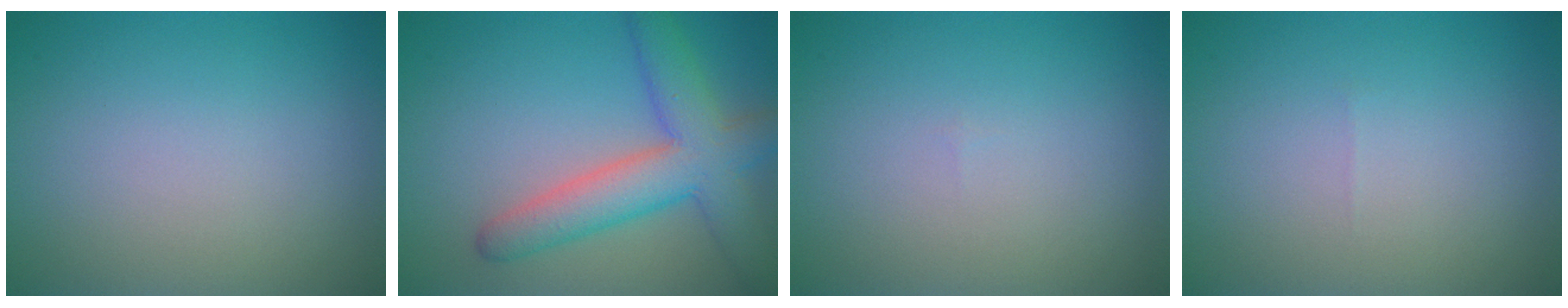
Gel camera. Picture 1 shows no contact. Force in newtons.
{"total": 6.6, "press": 6.6, "slide": 0.3}
{"total": 0.0}
{"total": 0.0}